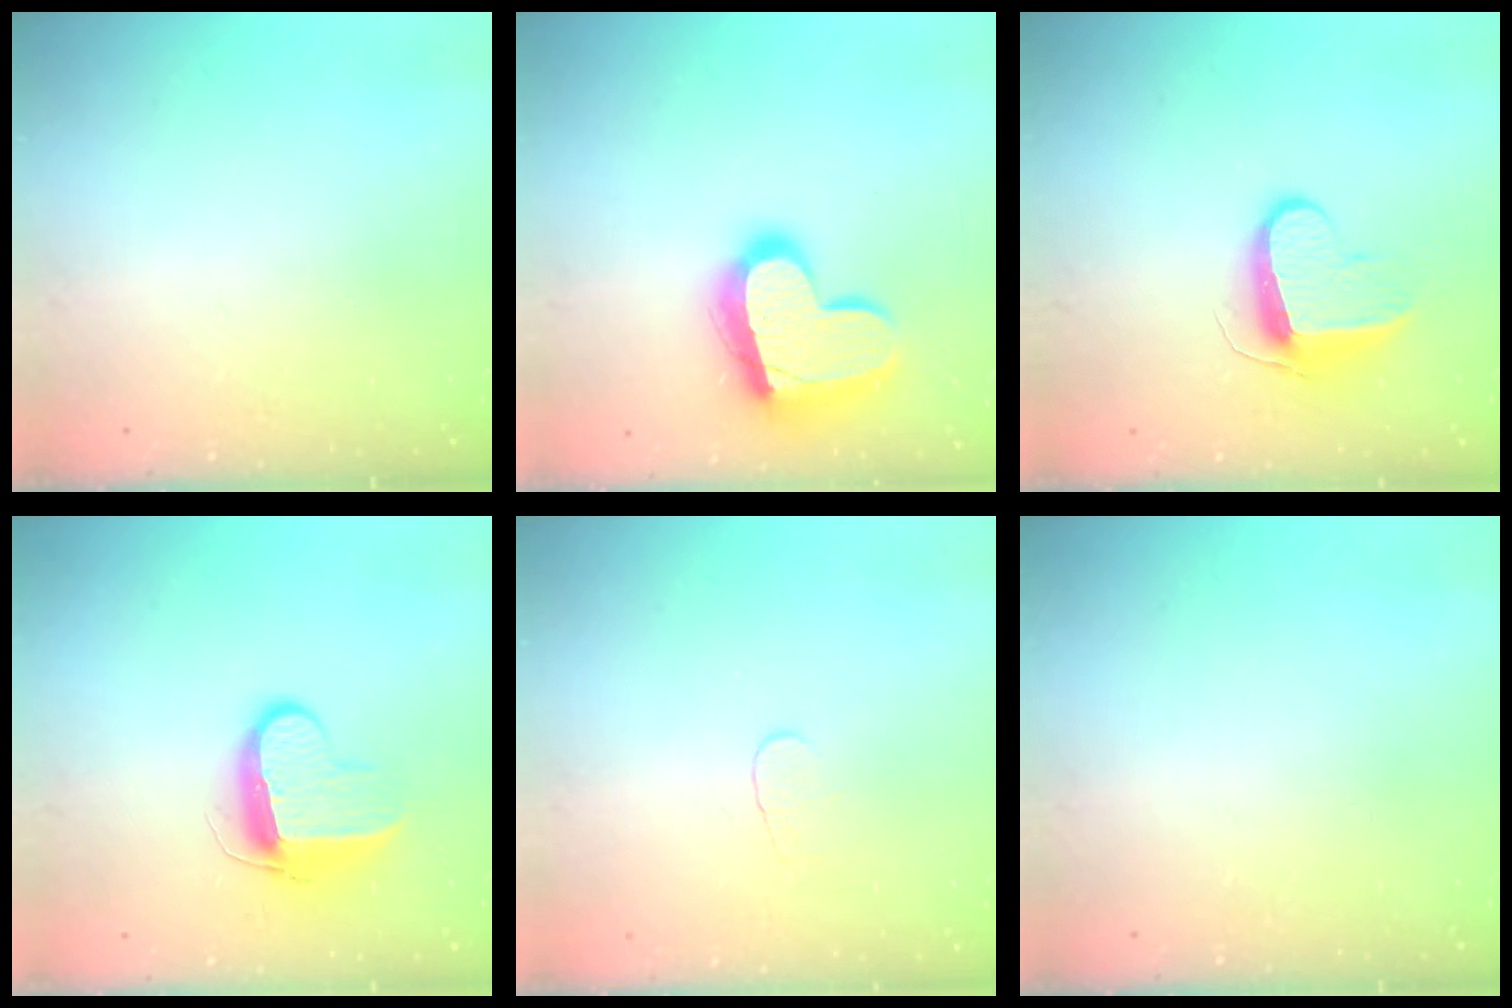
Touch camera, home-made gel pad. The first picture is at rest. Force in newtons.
{"total": 17.6, "press": 17.6, "slide": 1.2}
{"total": 9.4, "press": 9.4, "slide": 0.2}
{"total": 9.9, "press": 9.8, "slide": 0.5}
{"total": 3.8, "press": 3.8, "slide": 0.3}
{"total": 0.0}